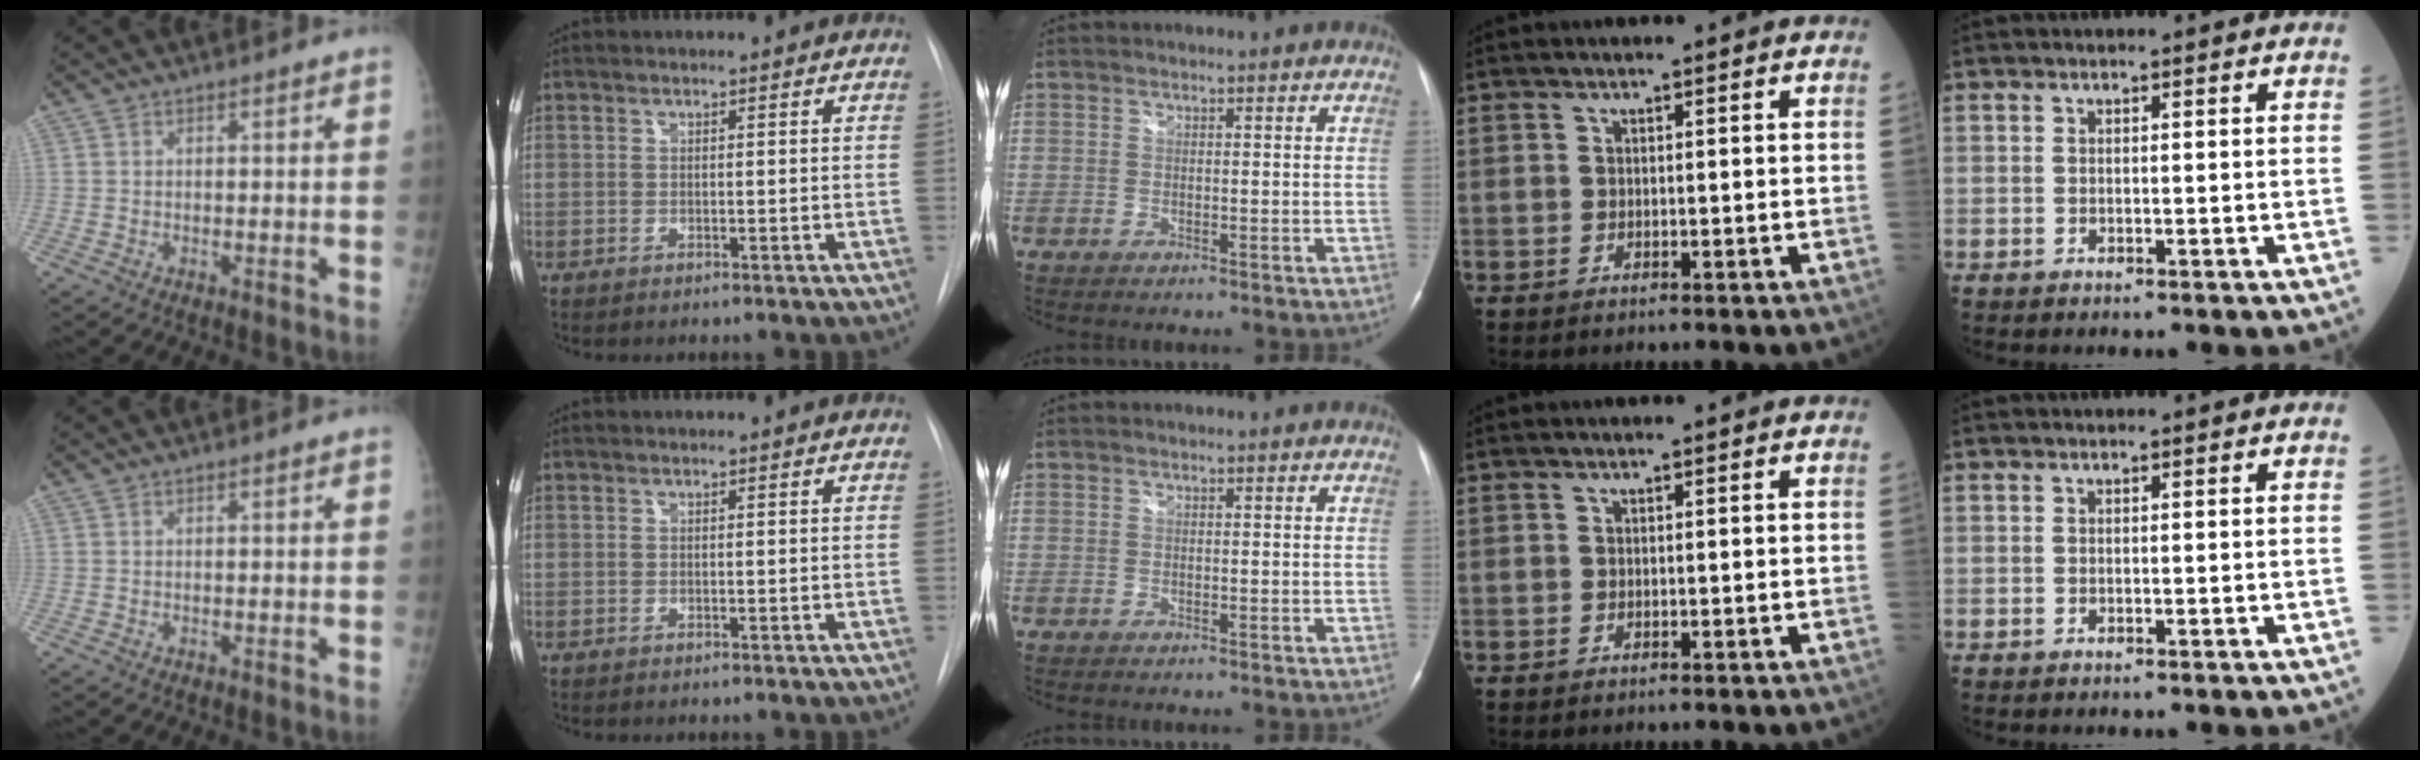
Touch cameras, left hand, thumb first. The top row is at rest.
{}